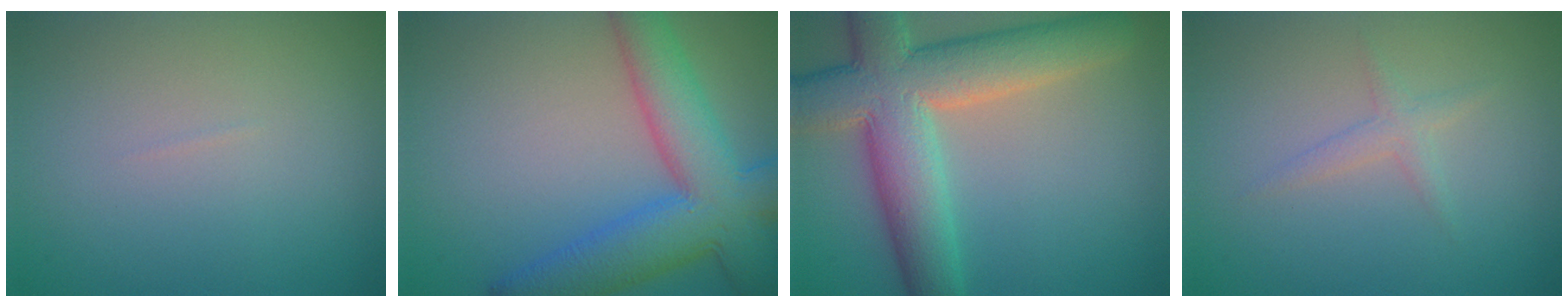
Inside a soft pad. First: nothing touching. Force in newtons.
{"total": 9.4, "press": 9.4, "slide": 0.4}
{"total": 10.2, "press": 10.2, "slide": 0.9}
{"total": 1.3, "press": 1.3, "slide": 0.1}